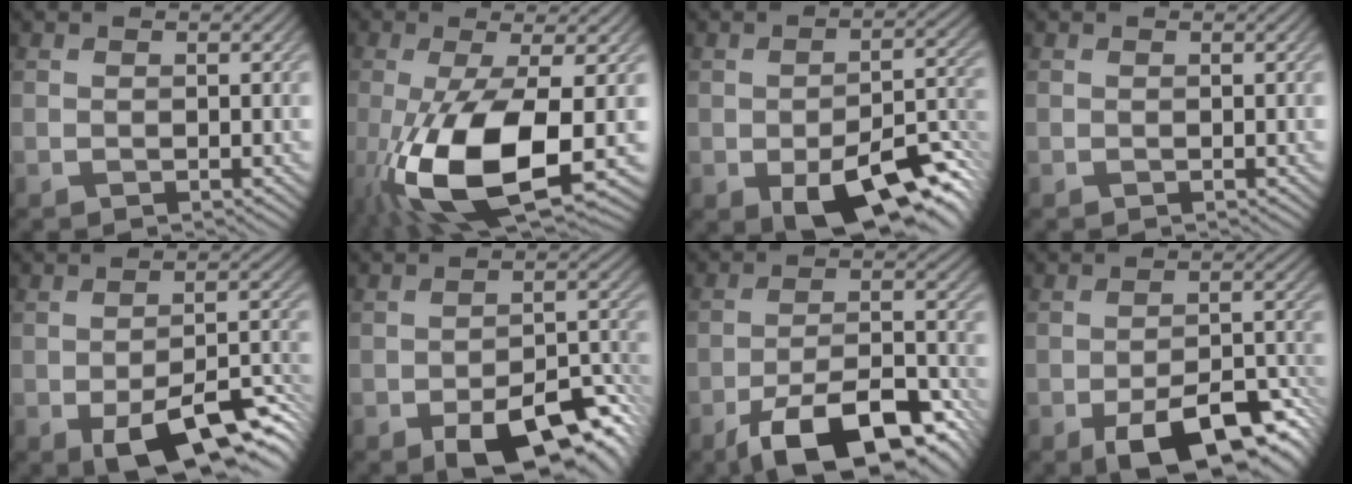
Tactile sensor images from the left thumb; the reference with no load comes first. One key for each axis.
{"total": 13.5, "fx": -3.5, "fy": 4.6, "fz": 12.3, "tx": -0.253, "ty": -0.025, "tz": -0.057}
{"total": 11.6, "fx": -5.6, "fy": 5.2, "fz": 8.7, "tx": -0.137, "ty": -0.027, "tz": -0.076}
{"total": 0.0}
{"total": 10.8, "fx": -5.4, "fy": 4.6, "fz": 8.2, "tx": -0.133, "ty": -0.023, "tz": -0.074}
{"total": 10.0, "fx": -5.3, "fy": 4.6, "fz": 7.1, "tx": -0.105, "ty": -0.020, "tz": -0.070}
{"total": 14.4, "fx": -9.6, "fy": 4.9, "fz": 9.6, "tx": -0.162, "ty": -0.005, "tz": -0.159}
{"total": 10.4, "fx": -5.8, "fy": 4.3, "fz": 7.5, "tx": -0.113, "ty": -0.013, "tz": -0.085}